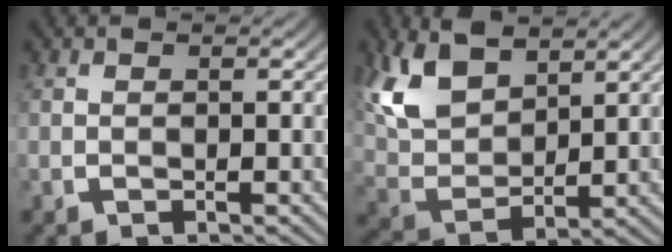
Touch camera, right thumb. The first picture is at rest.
{"total": 8.1, "force": [2.8, 5.1, 5.6], "torque": [-0.143, -0.015, 0.065]}